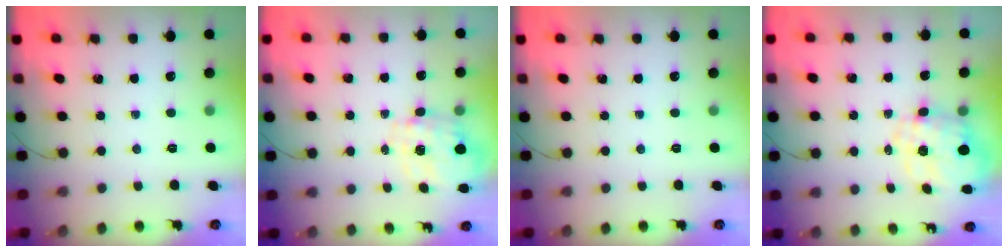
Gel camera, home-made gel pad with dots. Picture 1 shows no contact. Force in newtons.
{"total": 2.8, "press": 2.6, "slide": 1.0}
{"total": 0.0}
{"total": 3.8, "press": 3.4, "slide": 1.8}